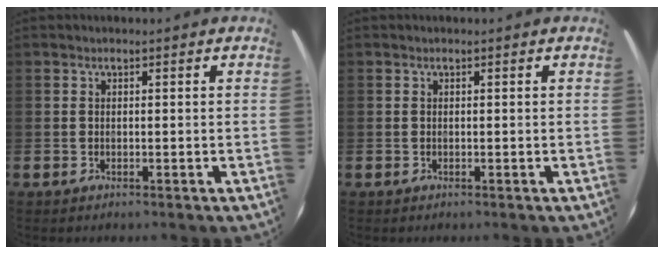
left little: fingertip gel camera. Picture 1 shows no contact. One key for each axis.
{"total": 0.0}